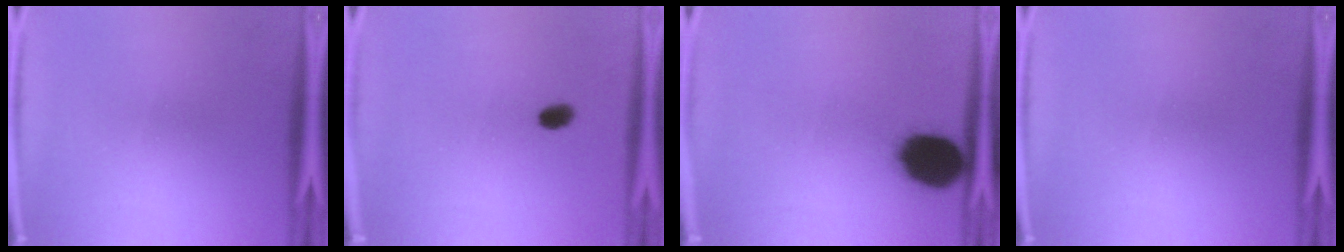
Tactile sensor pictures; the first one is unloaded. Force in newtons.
{"total": 2.5}
{"total": 13.1}
{"total": 0.0}